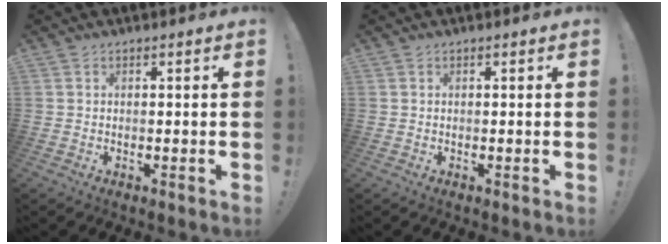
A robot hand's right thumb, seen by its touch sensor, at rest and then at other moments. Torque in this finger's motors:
{"motor_torque": [-0.06, -0.05, -0.01, 0.01, 0.08]}